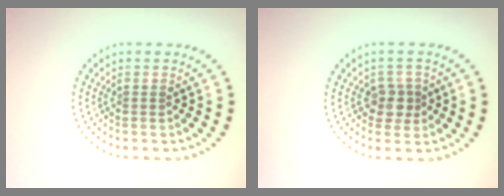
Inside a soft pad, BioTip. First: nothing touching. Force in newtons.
{"total": 2.1, "press": 1.7, "slide": 1.1}